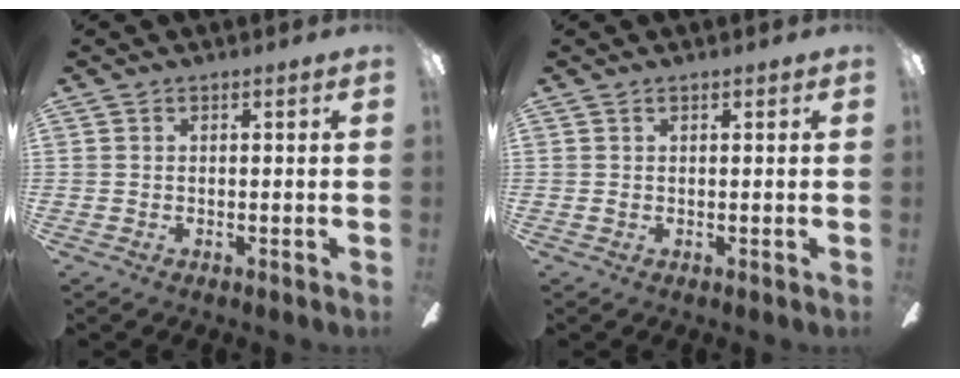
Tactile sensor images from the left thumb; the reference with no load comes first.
{"total": 0.6, "force": [0.2, 0.3, 0.5], "torque": [-0.011, 0.002, 0.002]}